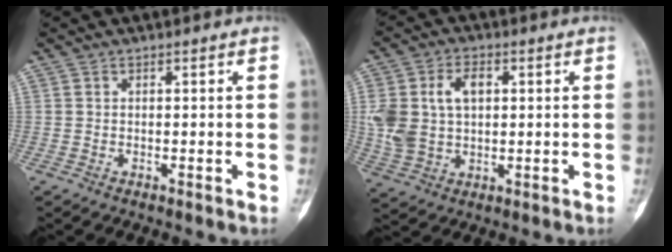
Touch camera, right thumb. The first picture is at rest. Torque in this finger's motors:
{"motor_torque": [0.20, 1.82, 0.08, -0.06, 0.37]}